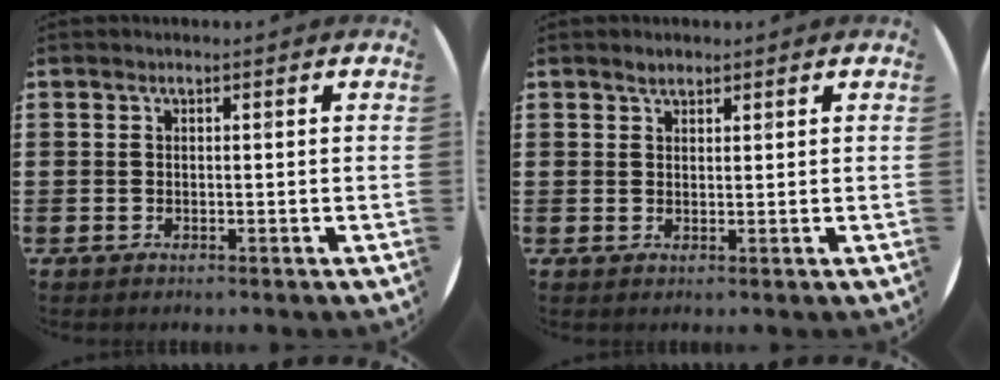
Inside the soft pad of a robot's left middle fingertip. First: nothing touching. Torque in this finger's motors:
{"motor_torque": [0.11, -0.07, -0.01, 0.00]}